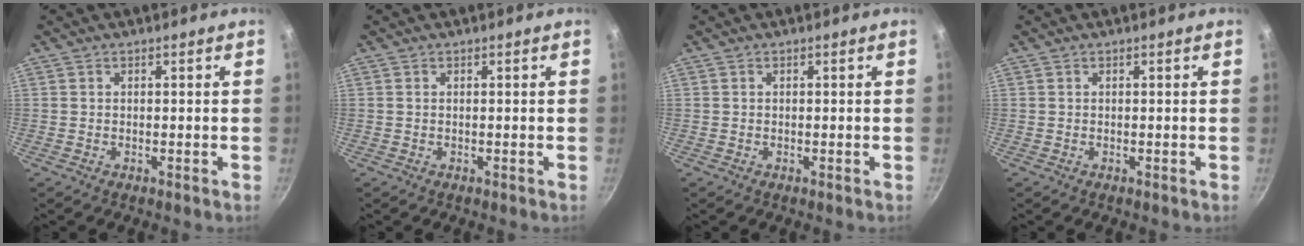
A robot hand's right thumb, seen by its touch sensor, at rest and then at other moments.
{"total": 0.0}
{"total": 0.0}
{"total": 0.0}